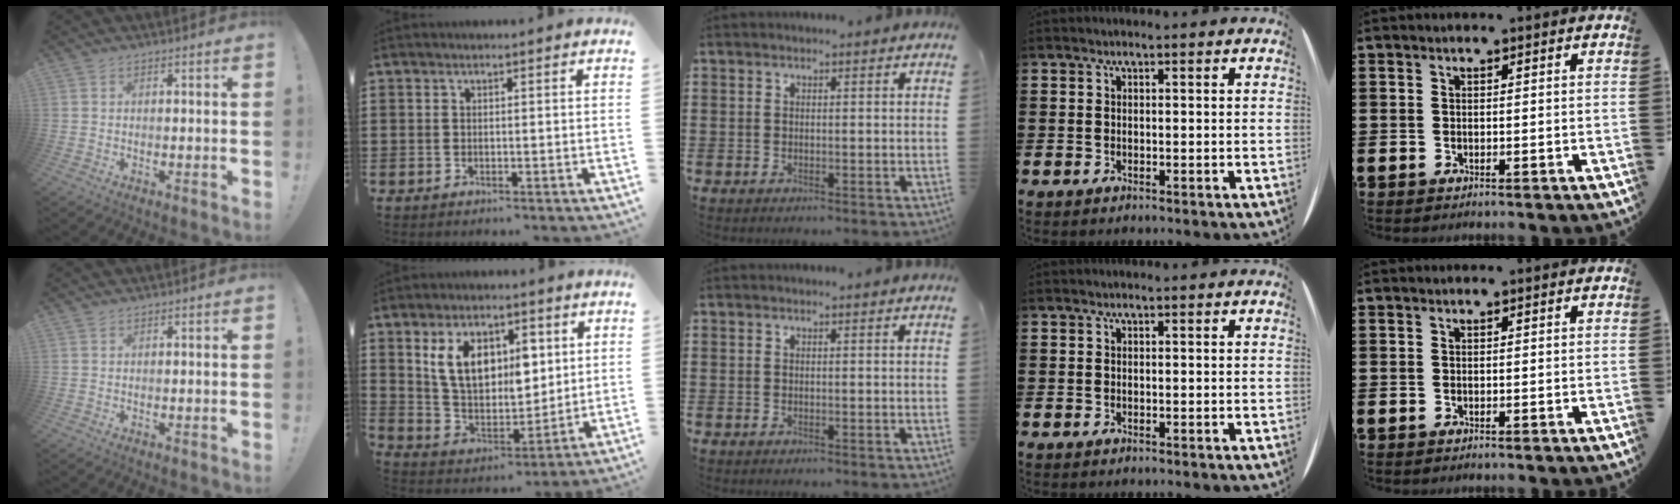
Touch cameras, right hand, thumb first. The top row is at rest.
{"thumb": {"total": 0.6, "force": [0.5, 0.1, 0.0], "torque": [0.002, -0.002, 0.010]}, "index": {"total": 10.5, "force": [4.4, 6.1, 7.3], "torque": [-0.149, 0.013, 0.081]}}